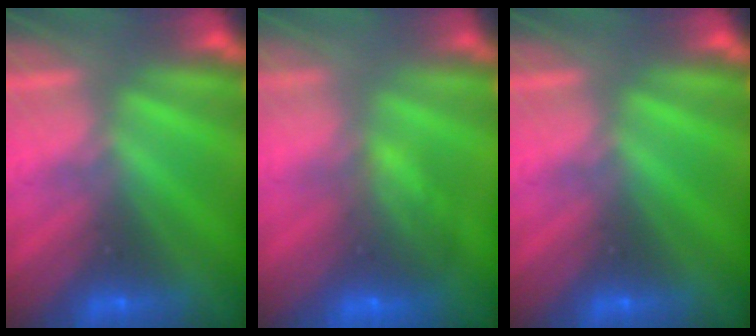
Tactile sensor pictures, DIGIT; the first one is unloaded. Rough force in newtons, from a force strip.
{"total": 8.5}
{"total": 0.0}